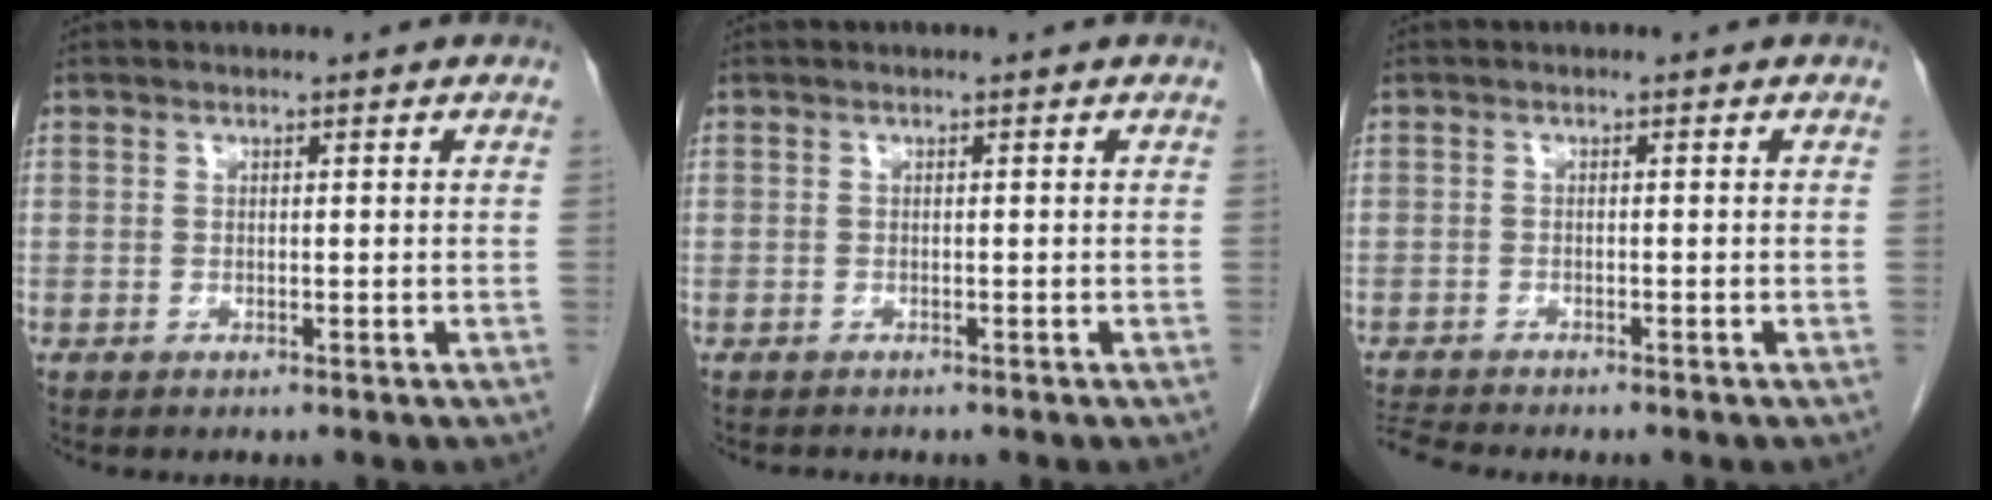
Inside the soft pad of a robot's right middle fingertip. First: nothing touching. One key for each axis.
{"total": 0.9, "fx": -0.9, "fy": 0.2, "fz": 0.1, "tx": -0.011, "ty": -0.004, "tz": -0.013}
{"total": 3.1, "fx": -3.1, "fy": -0.4, "fz": 0.4, "tx": -0.014, "ty": -0.018, "tz": -0.056}